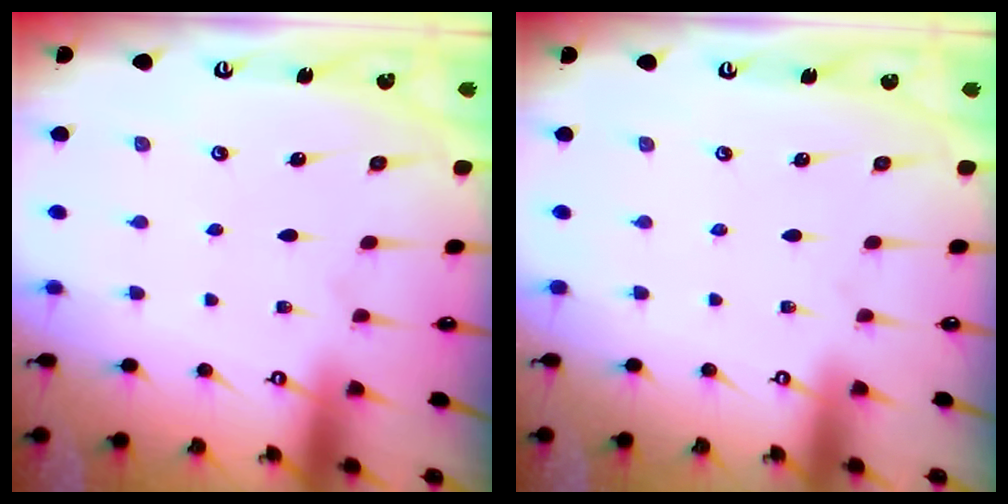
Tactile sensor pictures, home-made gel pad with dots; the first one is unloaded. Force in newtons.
{"total": 0.0}